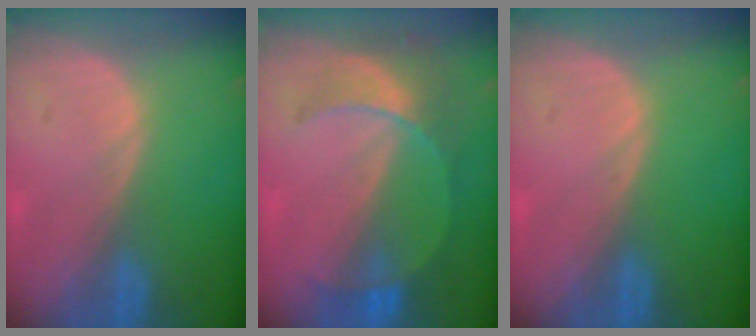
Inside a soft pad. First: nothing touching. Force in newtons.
{"total": 7.8, "press": 6.7, "slide": 3.9}
{"total": 0.0}